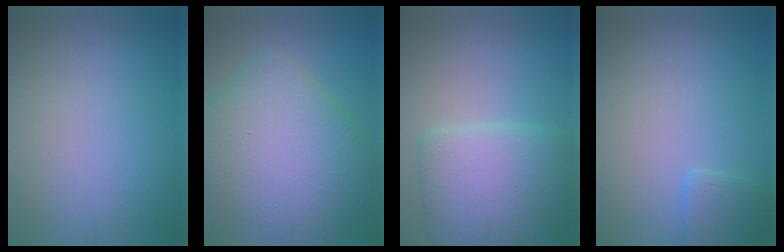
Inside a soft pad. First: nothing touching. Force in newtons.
{"total": 10.1, "press": 10.1, "slide": 0.8}
{"total": 7.8, "press": 7.8, "slide": 0.3}
{"total": 1.7, "press": 1.7, "slide": 0.1}